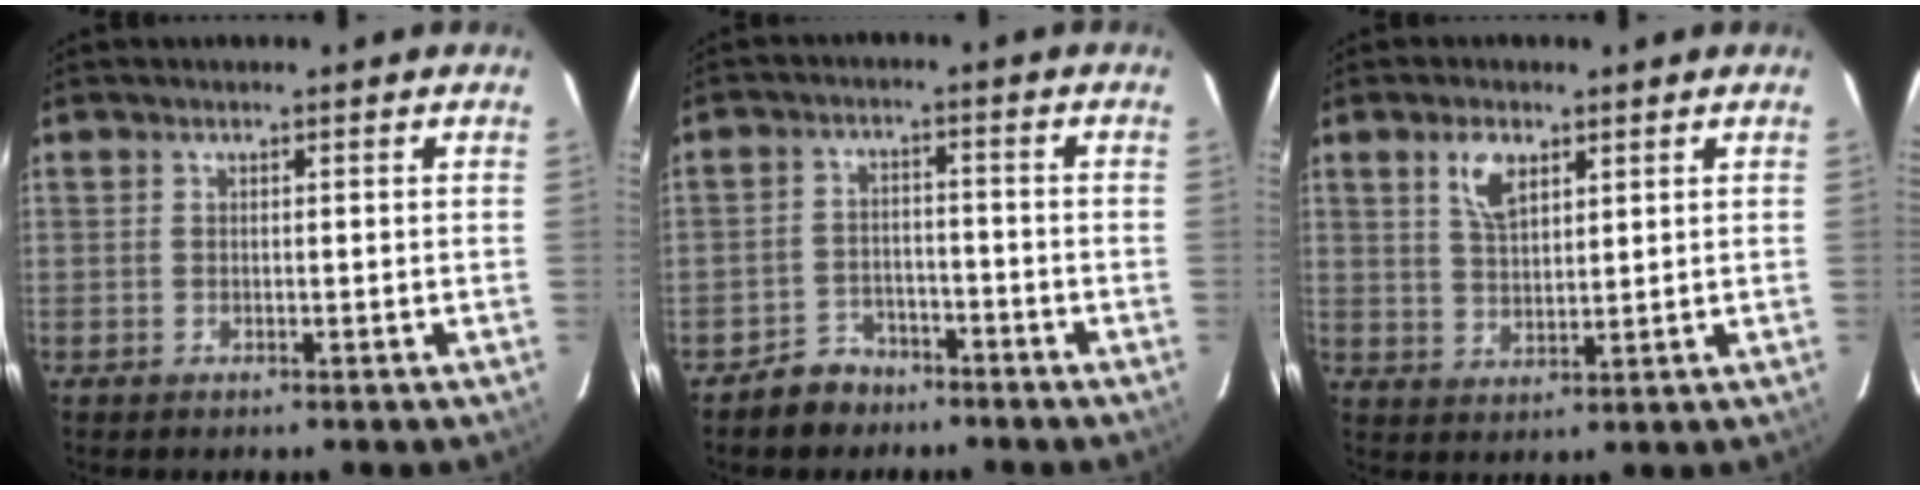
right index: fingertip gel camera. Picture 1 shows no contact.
{"total": 5.6, "force": [-4.2, 3.6, 0.7], "torque": [-0.029, 0.019, -0.065]}
{"total": 5.9, "force": [3.1, 2.9, 4.1], "torque": [-0.075, 0.007, 0.061]}